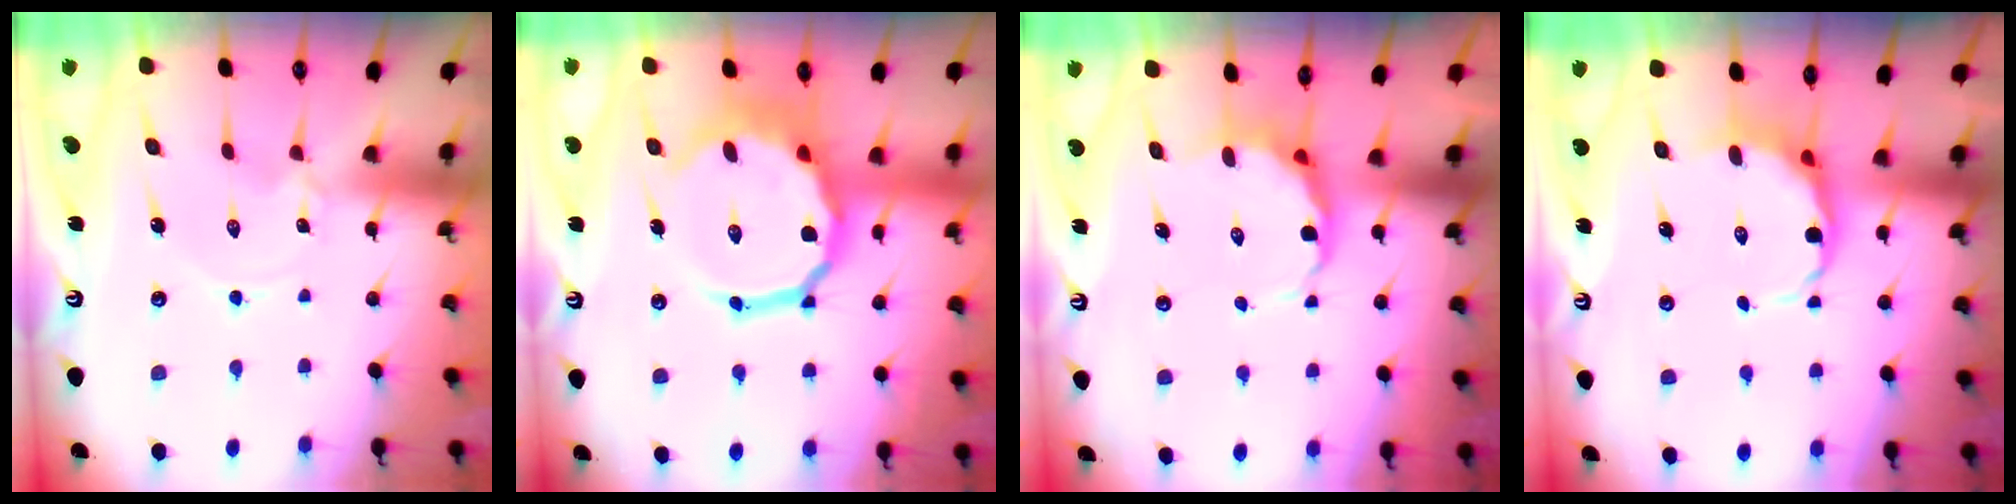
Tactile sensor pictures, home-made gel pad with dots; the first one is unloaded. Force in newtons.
{"total": 15.7, "press": 15.3, "slide": 3.9}
{"total": 7.2, "press": 7.0, "slide": 1.6}
{"total": 8.9, "press": 8.4, "slide": 2.8}